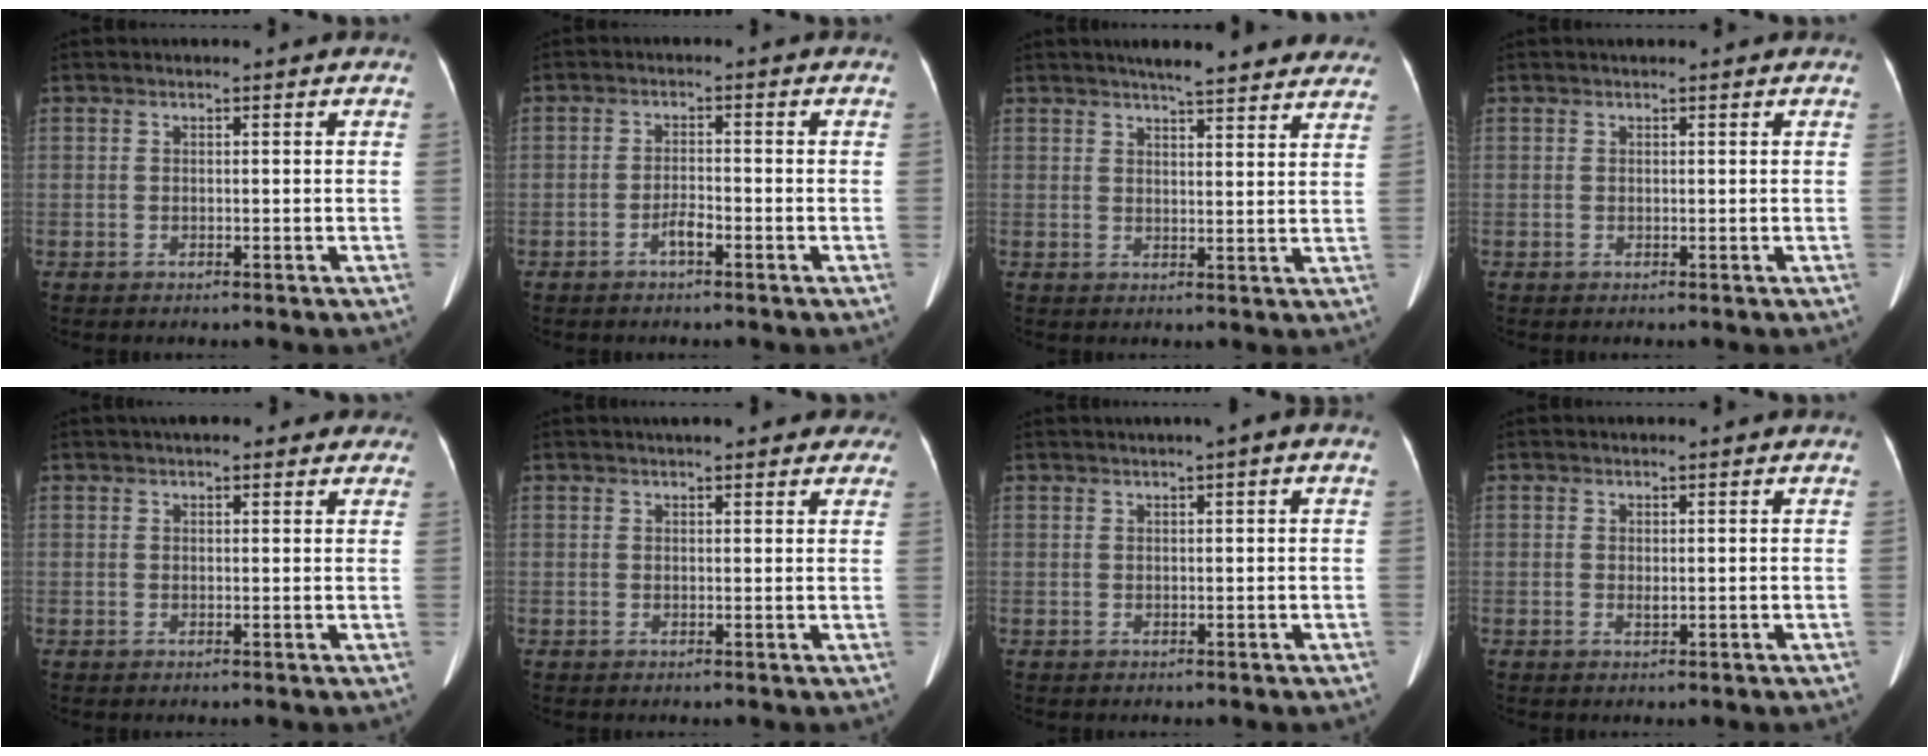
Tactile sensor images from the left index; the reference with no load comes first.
{"total": 2.1, "force": [-1.4, 0.3, 1.5], "torque": [-0.027, 0.002, -0.027]}
{"total": 13.2, "force": [11.6, 2.0, 6.1], "torque": [-0.065, 0.010, 0.130]}
{"total": 1.3, "force": [1.1, 0.3, 0.8], "torque": [-0.007, 0.019, 0.011]}
{"total": 7.0, "force": [5.4, 2.2, 3.9], "torque": [-0.040, 0.025, 0.064]}
{"total": 9.6, "force": [7.9, 2.7, 4.9], "torque": [-0.042, 0.017, 0.084]}
{"total": 2.3, "force": [1.0, 0.0, 2.1], "torque": [-0.037, 0.010, 0.016]}
{"total": 0.6, "force": [0.1, 0.1, 0.5], "torque": [-0.013, -0.002, 0.003]}